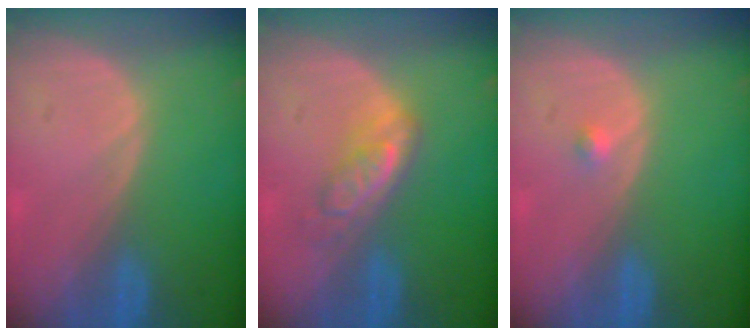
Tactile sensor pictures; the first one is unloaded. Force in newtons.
{"total": 5.0, "press": 4.6, "slide": 1.9}
{"total": 0.9, "press": 0.7, "slide": 0.6}